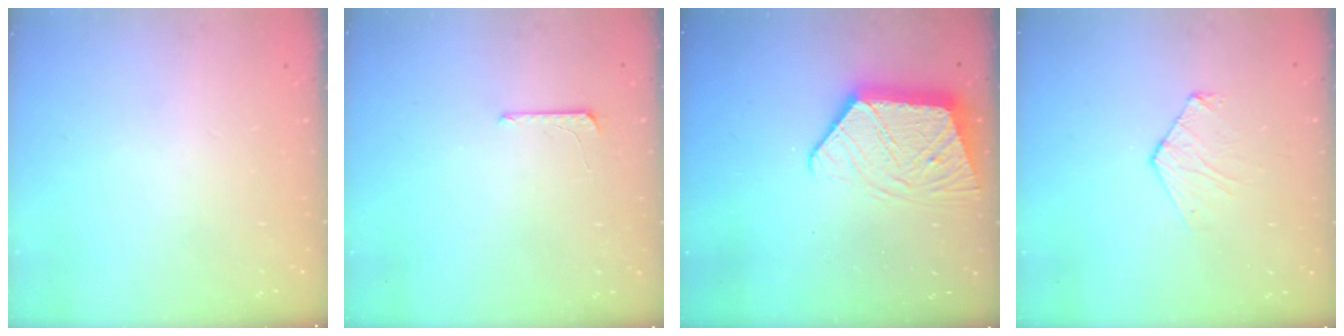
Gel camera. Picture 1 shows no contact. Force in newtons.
{"total": 4.9, "press": 4.9, "slide": 0.4}
{"total": 13.7, "press": 13.6, "slide": 1.0}
{"total": 6.4, "press": 6.3, "slide": 0.6}